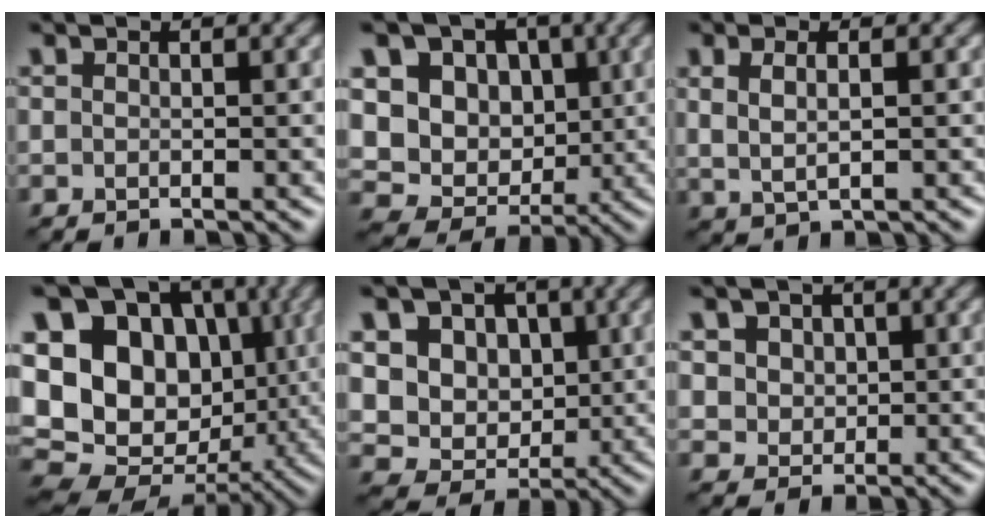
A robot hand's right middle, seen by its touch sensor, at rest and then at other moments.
{"total": 12.5, "force": [3.2, 10.6, 5.9], "torque": [-0.117, 0.026, 0.047]}
{"total": 2.3, "force": [0.7, 0.9, 2.1], "torque": [-0.038, -0.005, 0.017]}
{"total": 15.6, "force": [2.2, 12.1, 9.6], "torque": [-0.179, 0.003, 0.041]}
{"total": 9.8, "force": [2.9, 8.2, 4.5], "torque": [-0.081, 0.016, 0.043]}
{"total": 3.9, "force": [1.7, 3.2, 1.6], "torque": [-0.034, 0.006, 0.029]}